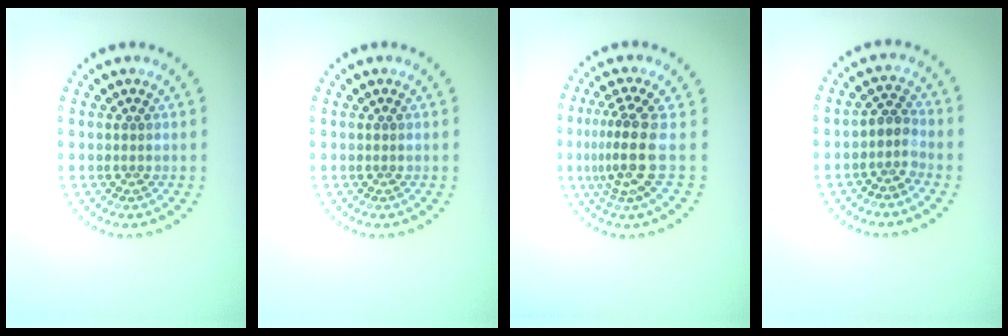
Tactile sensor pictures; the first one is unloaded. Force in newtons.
{"total": 0.0}
{"total": 3.9, "press": 2.7, "slide": 2.9}
{"total": 2.0, "press": 1.6, "slide": 1.2}